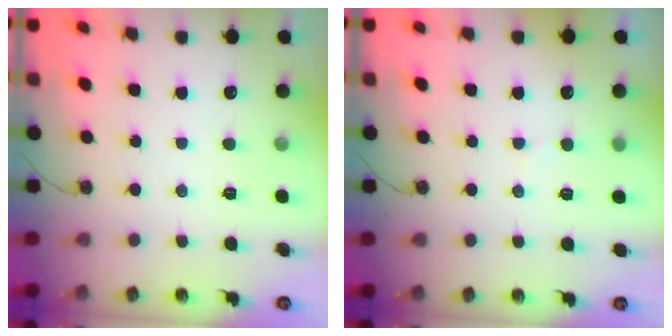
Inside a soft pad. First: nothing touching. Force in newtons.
{"total": 4.4, "press": 4.3, "slide": 0.9}